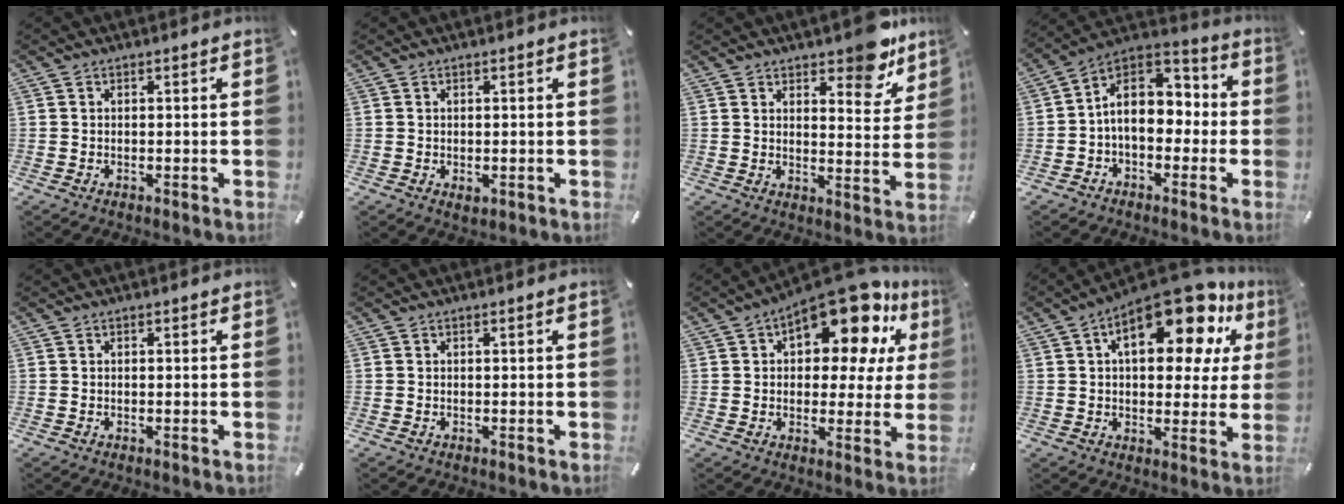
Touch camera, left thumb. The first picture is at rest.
{"total": 1.1, "force": [-0.2, 0.9, 0.7], "torque": [-0.013, 0.002, -0.002]}
{"total": 10.2, "force": [8.0, 4.3, 4.6], "torque": [-0.035, -0.063, 0.136]}
{"total": 11.3, "force": [0.0, 8.6, 7.3], "torque": [-0.115, 0.002, -0.001]}
{"total": 0.0}
{"total": 0.0}
{"total": 18.8, "force": [10.7, 8.4, 12.9], "torque": [-0.184, -0.071, 0.177]}
{"total": 19.4, "force": [9.6, 9.3, 14.1], "torque": [-0.201, -0.050, 0.154]}